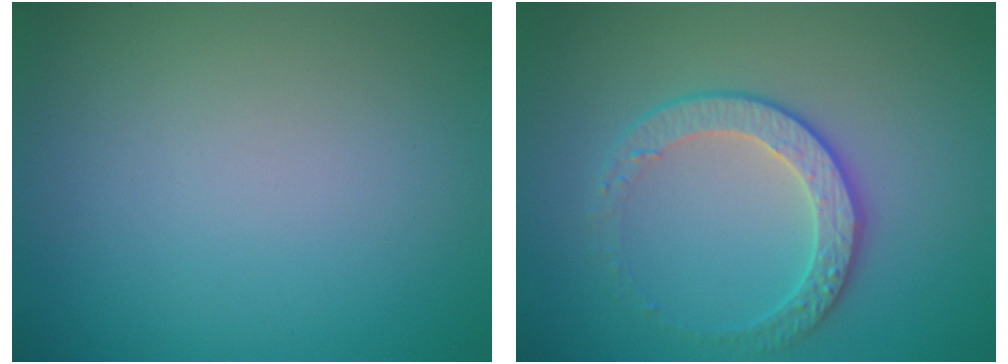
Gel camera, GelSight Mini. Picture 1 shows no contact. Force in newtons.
{"total": 2.8, "press": 2.4, "slide": 1.4}